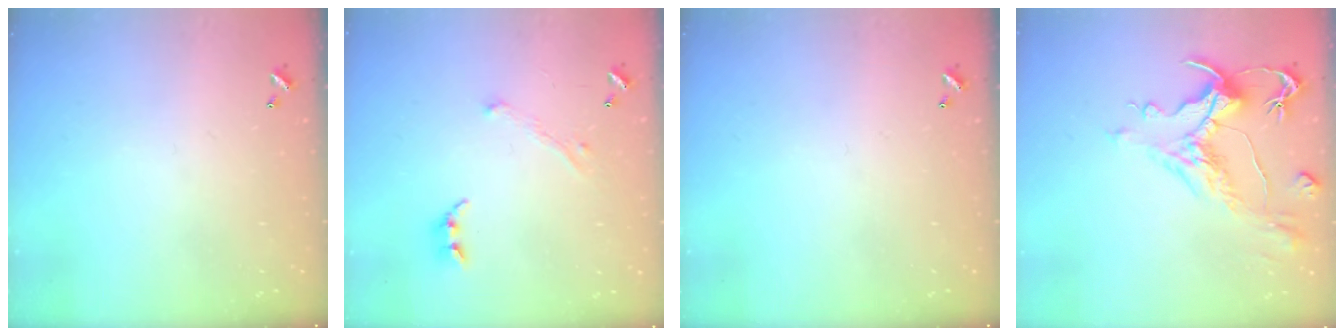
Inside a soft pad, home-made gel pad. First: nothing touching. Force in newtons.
{"total": 2.3, "press": 2.2, "slide": 0.6}
{"total": 0.0}
{"total": 2.0, "press": 1.2, "slide": 1.6}